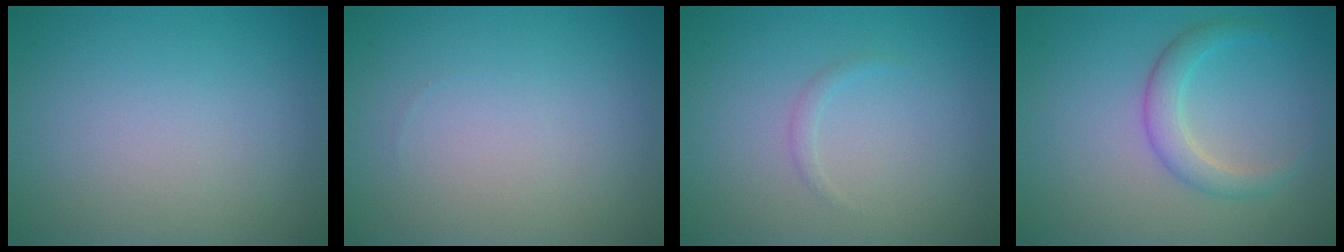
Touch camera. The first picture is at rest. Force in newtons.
{"total": 0.0}
{"total": 0.7, "press": 0.7, "slide": 0.0}
{"total": 2.5, "press": 2.5, "slide": 0.1}